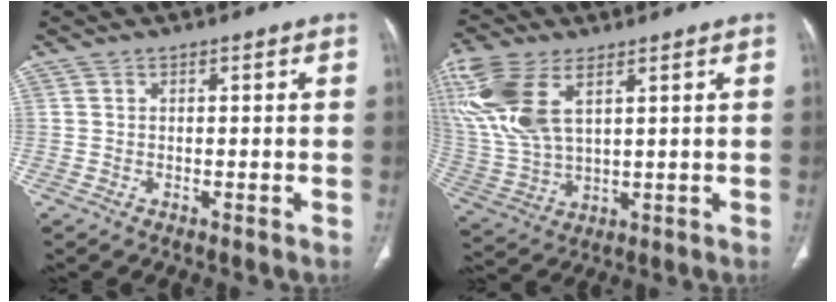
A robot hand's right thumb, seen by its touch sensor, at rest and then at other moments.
{"total": 16.9, "force": [6.9, 8.5, 12.9], "torque": [-0.308, -0.013, 0.142]}